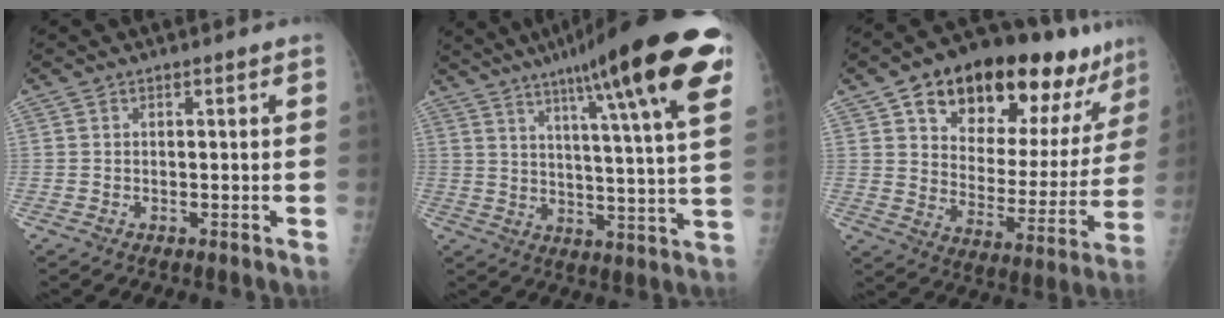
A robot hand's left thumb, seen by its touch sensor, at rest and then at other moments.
{"total": 24.3, "force": [13.5, 2.9, 20.1], "torque": [-0.288, -0.028, 0.183]}
{"total": 25.0, "force": [15.5, 11.7, 15.6], "torque": [-0.180, -0.035, 0.235]}